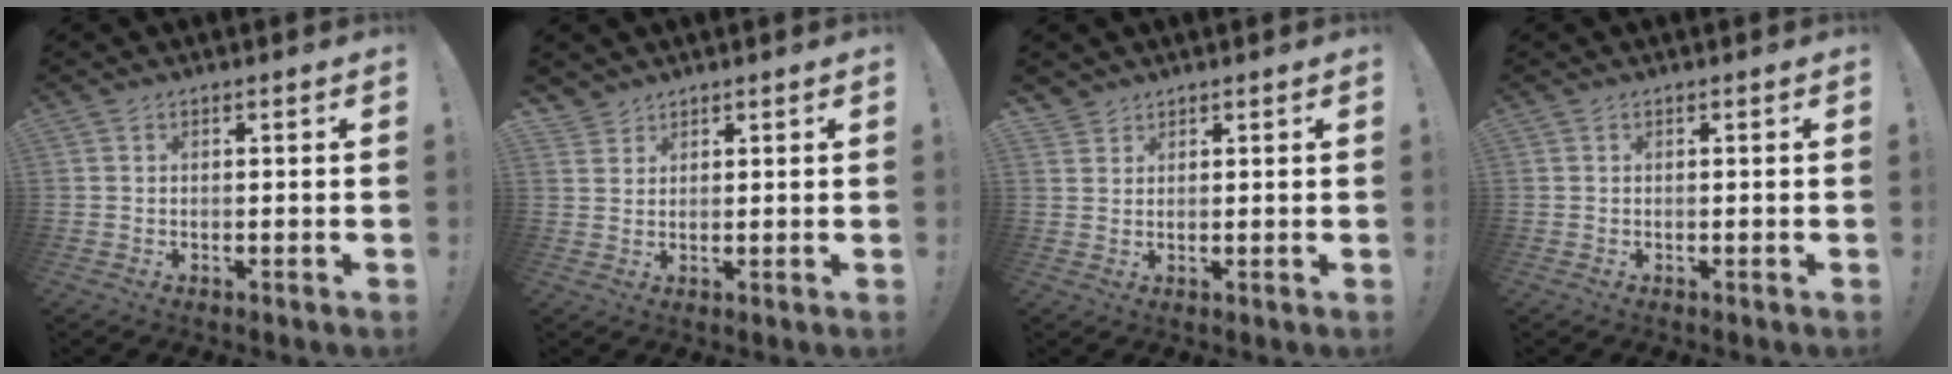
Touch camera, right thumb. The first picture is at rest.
{"total": 3.0, "force": [2.6, 1.6, 0.0], "torque": [0.005, -0.018, 0.048]}
{"total": 2.5, "force": [2.2, 1.3, 0.0], "torque": [-0.001, -0.010, 0.042]}
{"total": 0.0}